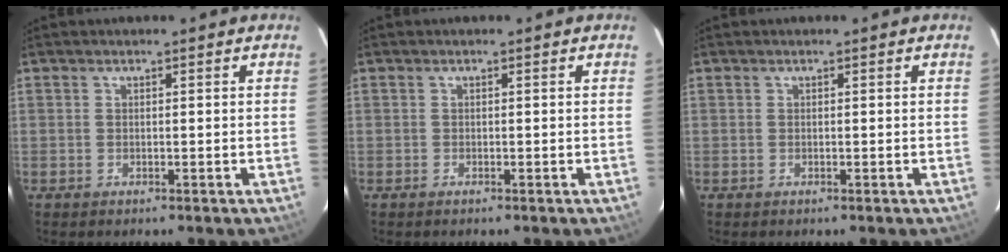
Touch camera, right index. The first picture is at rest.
{"total": 0.0}
{"total": 0.0}